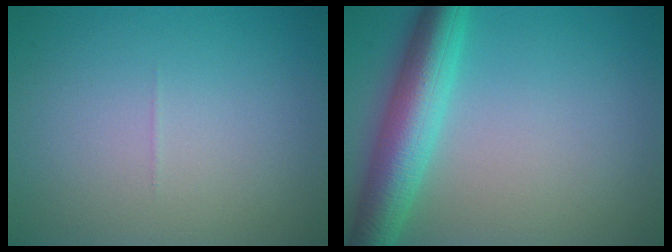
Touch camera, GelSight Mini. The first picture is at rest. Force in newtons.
{"total": 6.5, "press": 6.5, "slide": 0.1}